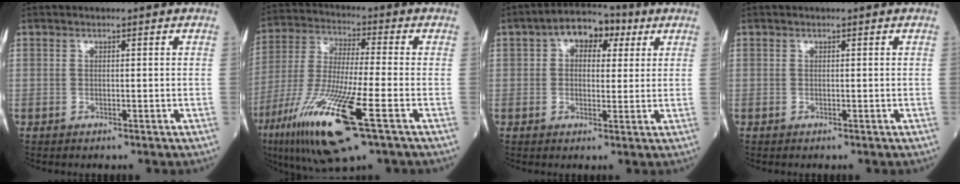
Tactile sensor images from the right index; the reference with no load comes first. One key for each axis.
{"total": 18.0, "fx": -8.2, "fy": 1.7, "fz": 16.0, "tx": -0.346, "ty": -0.043, "tz": -0.150}
{"total": 7.3, "fx": 3.0, "fy": 4.4, "fz": 5.1, "tx": -0.072, "ty": 0.031, "tz": 0.040}
{"total": 0.0}